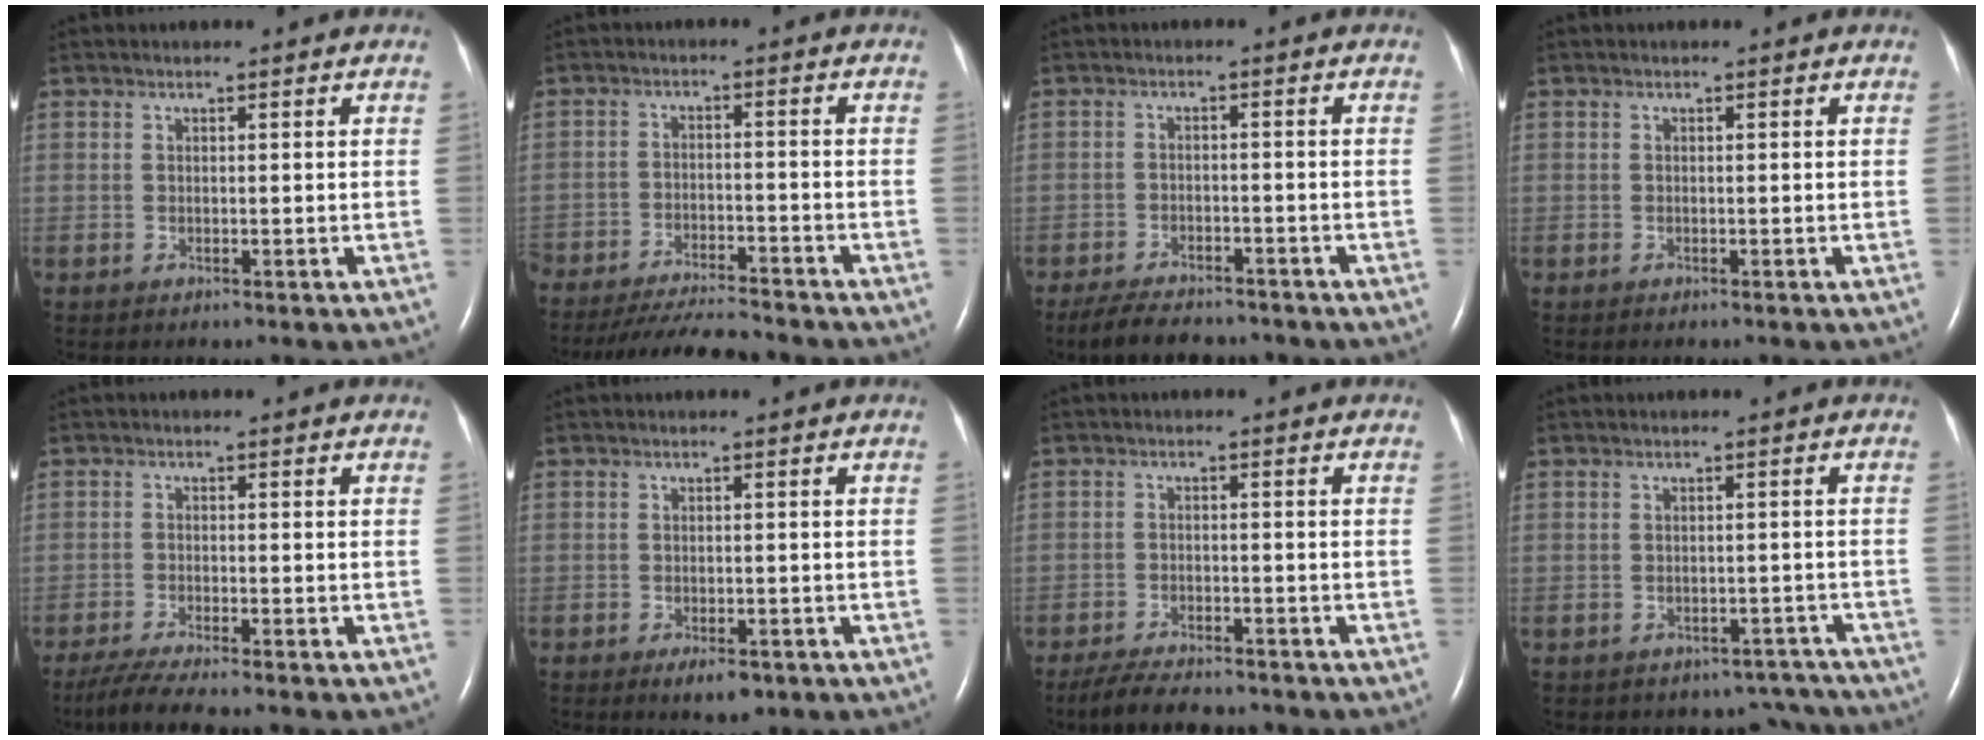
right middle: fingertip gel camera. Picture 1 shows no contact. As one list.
[{"total": 11.1, "force": [-10.4, 0.8, 3.8], "torque": [-0.058, -0.021, -0.163]}, {"total": 8.3, "force": [-7.2, 2.4, 3.2], "torque": [-0.055, -0.012, -0.110]}, {"total": 0.0}, {"total": 5.9, "force": [-5.0, -0.2, 3.3], "torque": [-0.060, -0.019, -0.086]}, {"total": 3.1, "force": [-1.9, 1.2, 2.2], "torque": [-0.038, -0.004, -0.021]}, {"total": 8.2, "force": [-7.2, 2.2, 3.2], "torque": [-0.056, -0.013, -0.111]}, {"total": 6.0, "force": [-5.2, 2.9, -0.6], "torque": [0.023, 0.029, -0.051]}]